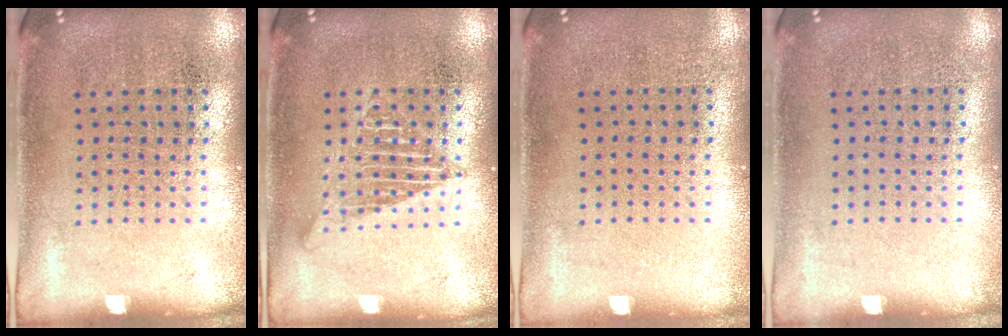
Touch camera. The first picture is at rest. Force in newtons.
{"total": 2.2, "press": 2.2, "slide": 0.2}
{"total": 0.0}
{"total": 0.0}